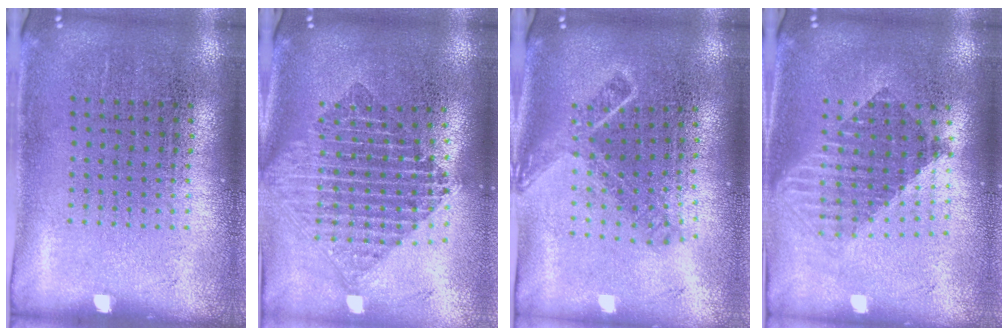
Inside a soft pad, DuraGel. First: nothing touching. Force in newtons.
{"total": 2.2, "press": 1.6, "slide": 1.4}
{"total": 1.7, "press": 1.2, "slide": 1.1}
{"total": 1.6, "press": 1.4, "slide": 0.9}